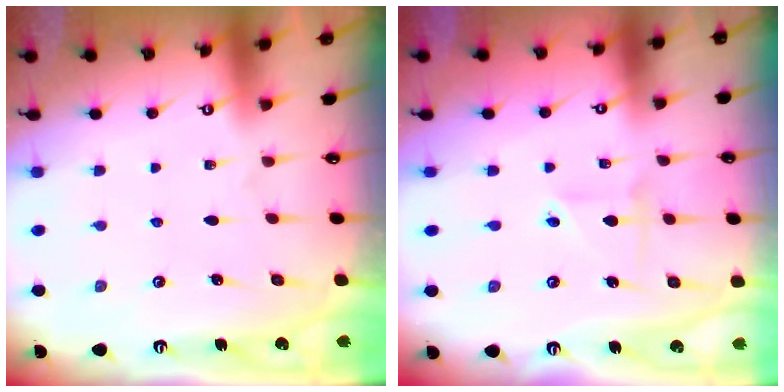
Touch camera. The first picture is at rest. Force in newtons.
{"total": 2.5, "press": 2.3, "slide": 0.8}